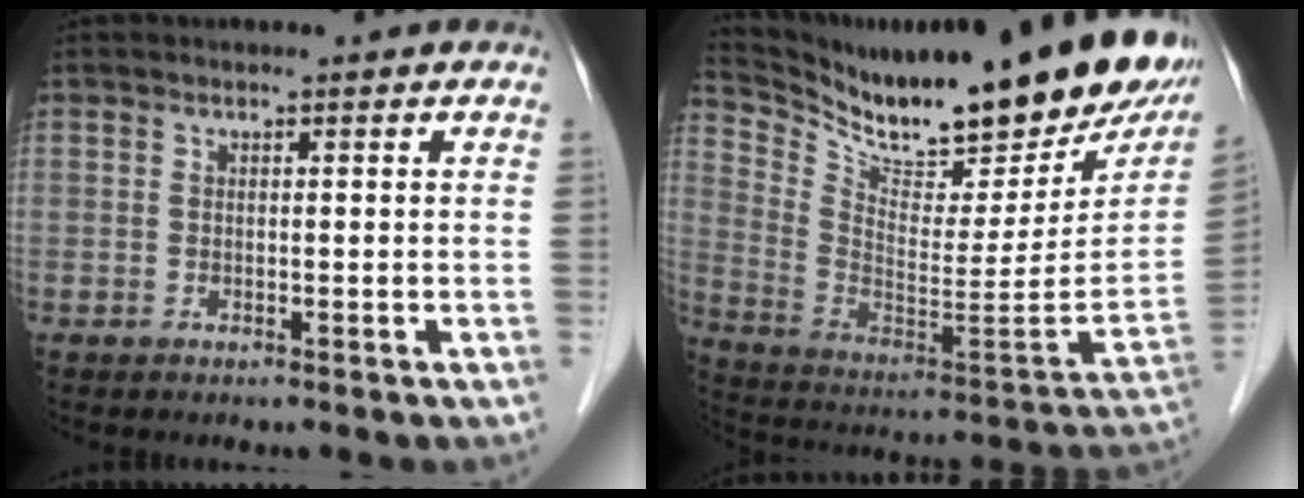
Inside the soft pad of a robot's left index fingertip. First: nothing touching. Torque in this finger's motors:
{"motor_torque": [-0.37, -0.82, 0.22, 0.05]}